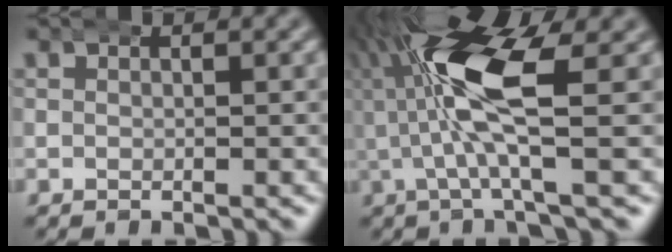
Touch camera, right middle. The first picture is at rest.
{"total": 10.0, "force": [2.6, 3.1, 9.1], "torque": [-0.186, 0.001, 0.032]}